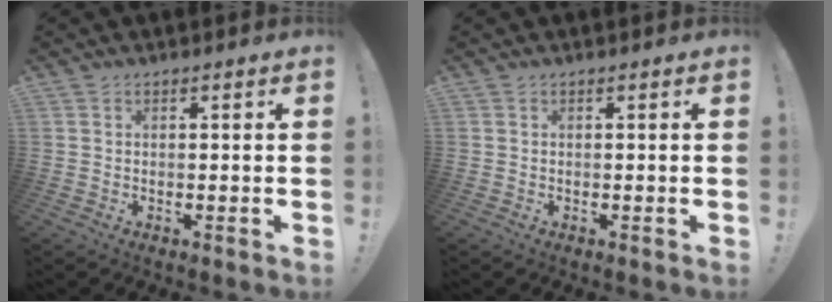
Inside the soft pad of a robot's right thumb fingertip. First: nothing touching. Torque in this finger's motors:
{"motor_torque": [-0.10, -0.10, 0.13, -0.08, 0.05]}